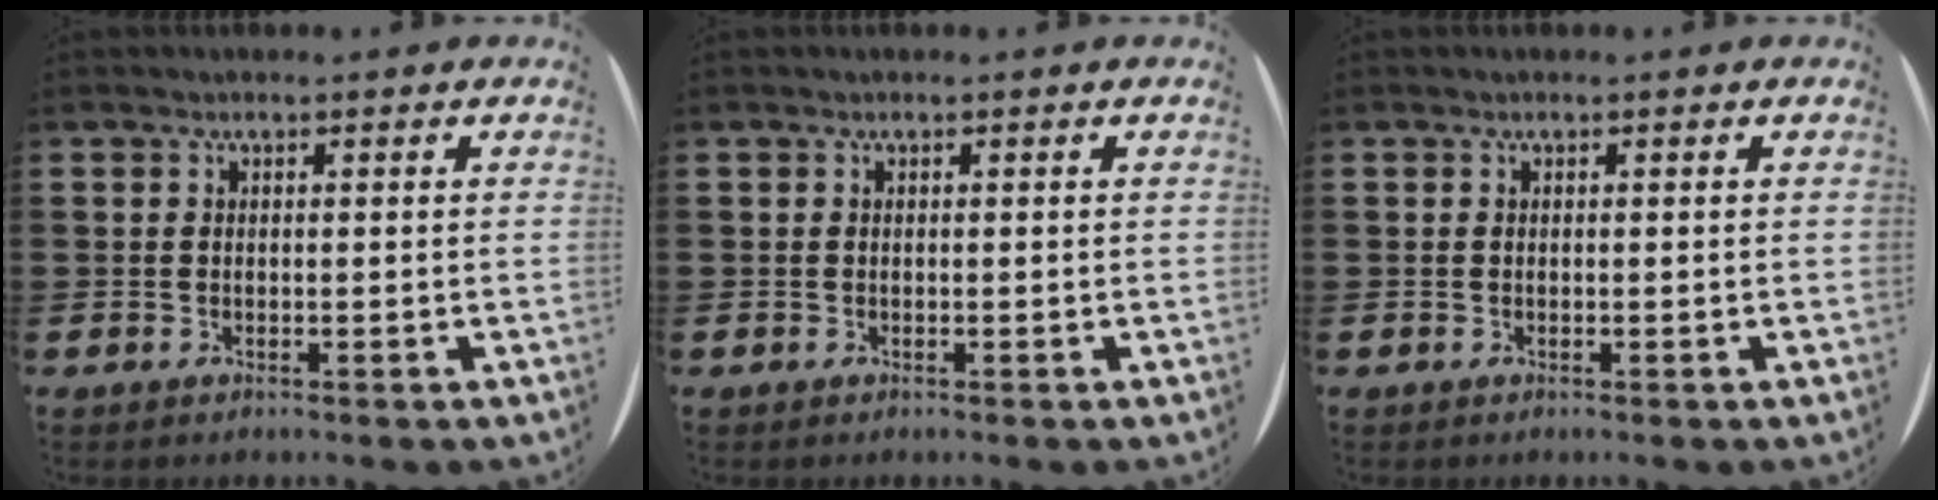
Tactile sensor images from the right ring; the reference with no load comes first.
{"total": 0.0}
{"total": 0.0}